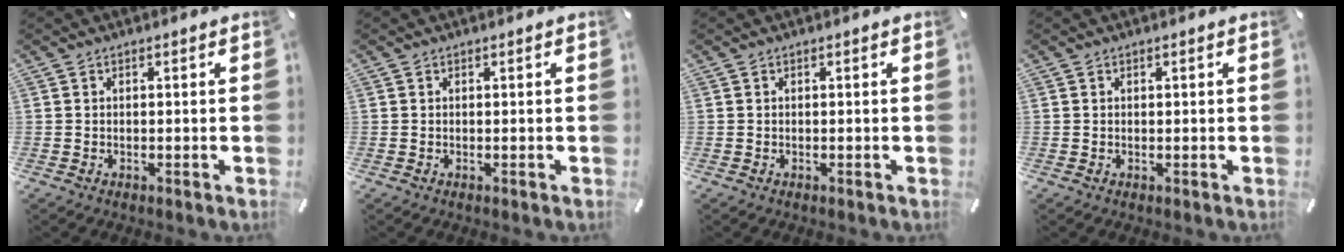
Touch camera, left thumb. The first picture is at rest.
{"total": 0.0}
{"total": 0.0}
{"total": 0.0}